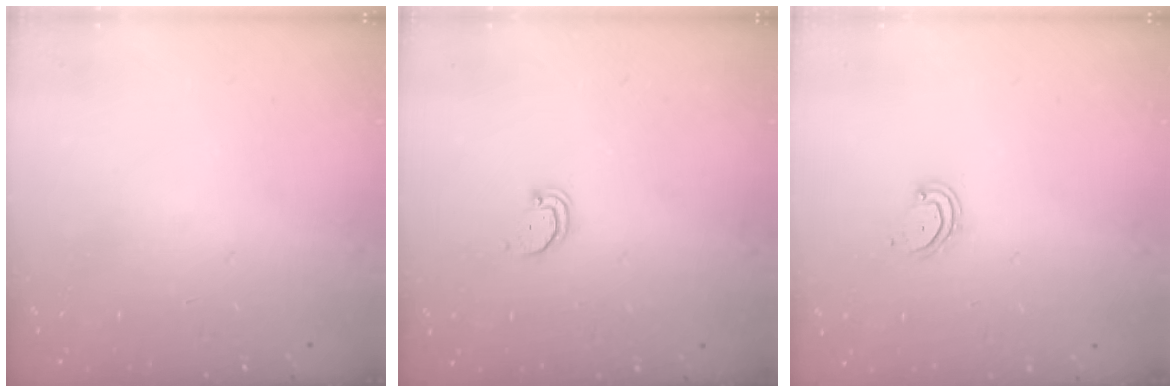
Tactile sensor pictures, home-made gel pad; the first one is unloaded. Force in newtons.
{"total": 2.0, "press": 2.0, "slide": 0.2}
{"total": 3.8, "press": 3.8, "slide": 0.4}